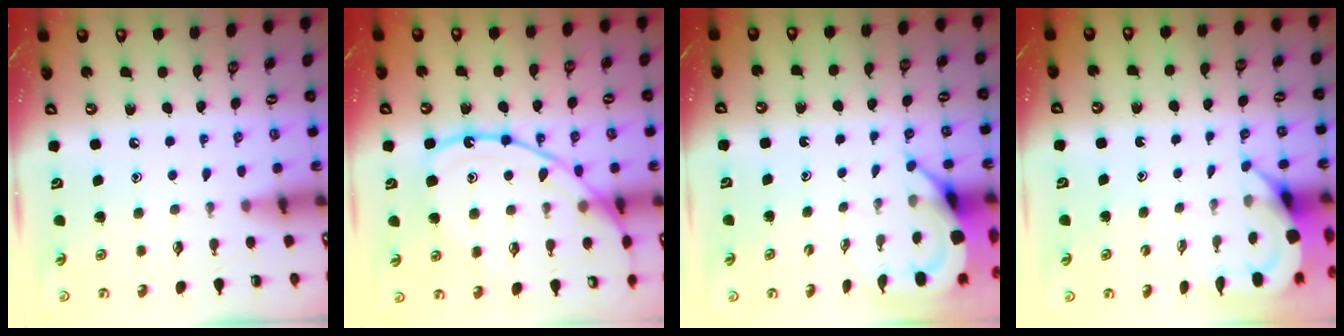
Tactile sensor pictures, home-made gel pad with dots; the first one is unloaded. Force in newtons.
{"total": 17.4, "press": 17.3, "slide": 1.7}
{"total": 5.1, "press": 5.0, "slide": 0.7}
{"total": 3.9, "press": 3.9, "slide": 0.1}